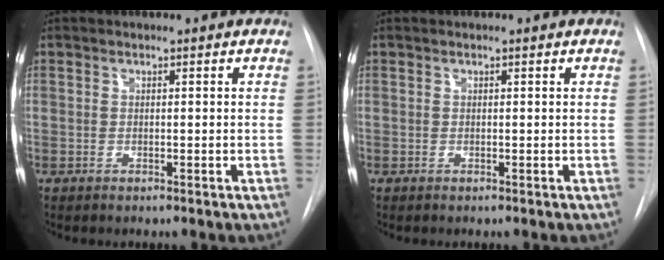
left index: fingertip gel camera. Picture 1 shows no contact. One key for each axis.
{"total": 0.0}